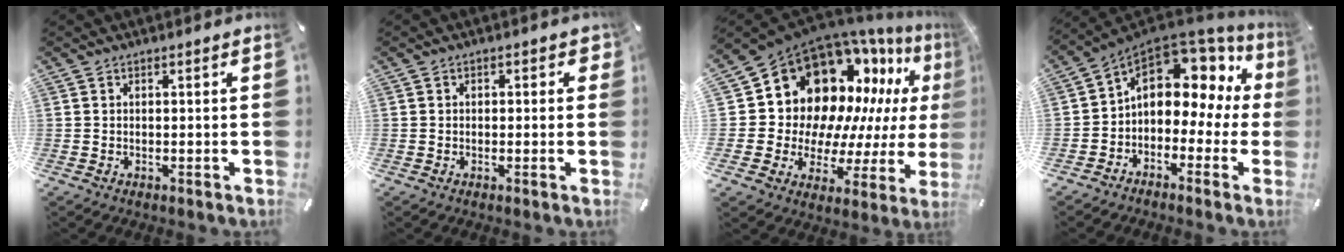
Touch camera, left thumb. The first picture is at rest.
{"total": 1.4, "force": [-0.3, 1.1, 0.8], "torque": [-0.007, 0.004, -0.009]}
{"total": 18.6, "force": [10.5, 12.8, 8.5], "torque": [-0.140, -0.114, 0.206]}
{"total": 11.0, "force": [2.8, 8.0, 7.0], "torque": [-0.111, -0.025, 0.046]}